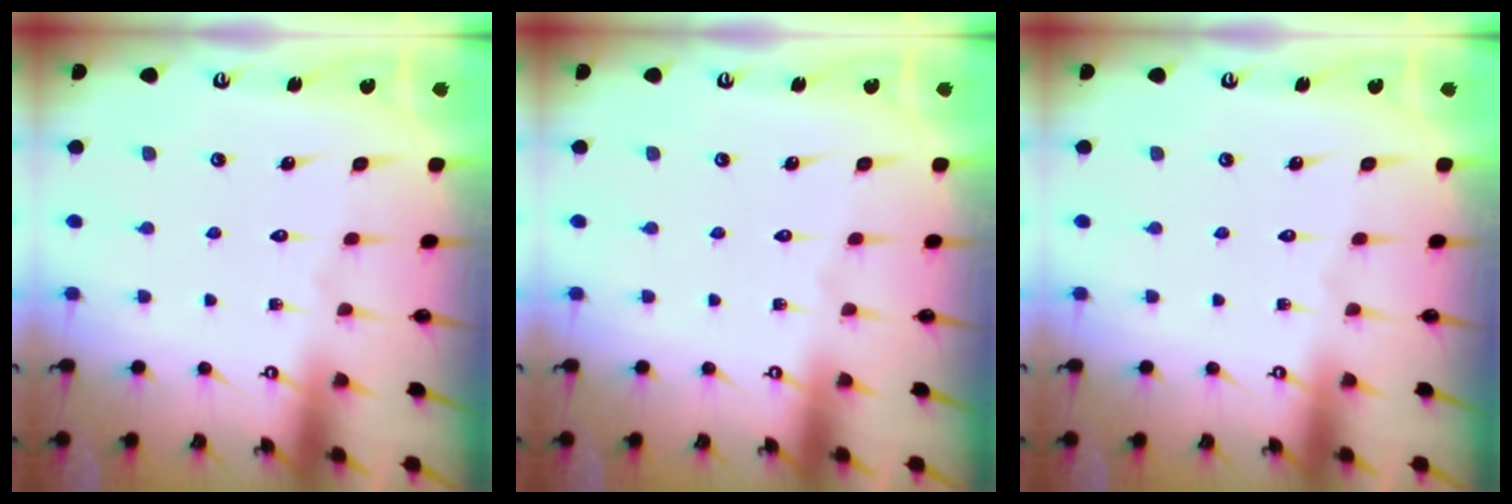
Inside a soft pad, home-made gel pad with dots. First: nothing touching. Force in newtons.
{"total": 0.0}
{"total": 0.0}